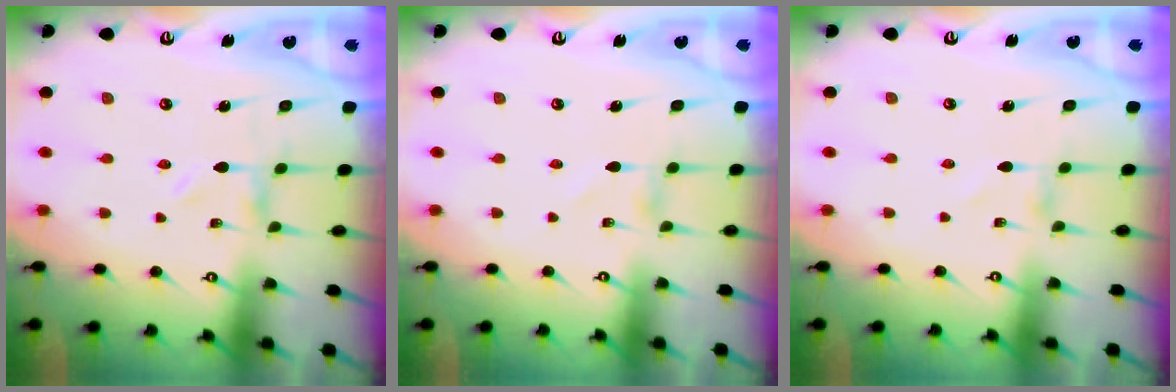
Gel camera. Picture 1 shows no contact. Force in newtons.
{"total": 1.2, "press": 1.1, "slide": 0.1}
{"total": 1.1, "press": 1.1, "slide": 0.0}